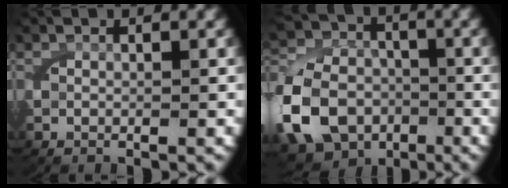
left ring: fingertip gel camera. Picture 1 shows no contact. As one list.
[{"total": 10.7, "force": [-4.0, 9.2, 3.7], "torque": [-0.097, -0.051, -0.060]}]